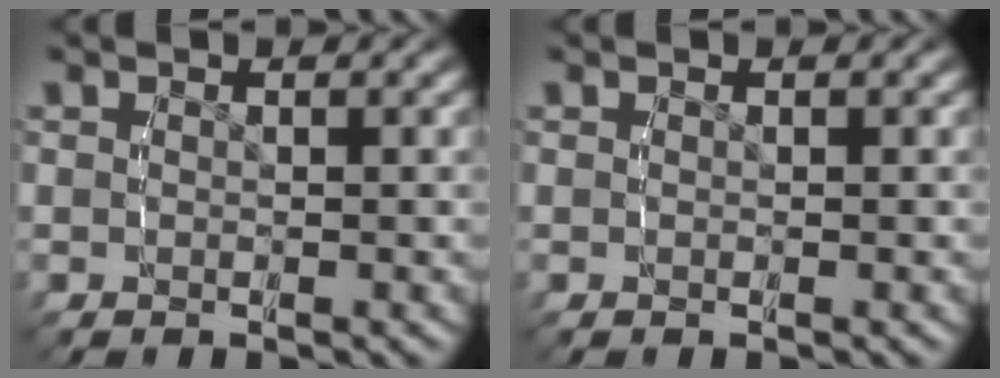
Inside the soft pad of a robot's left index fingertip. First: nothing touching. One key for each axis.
{"total": 0.0}